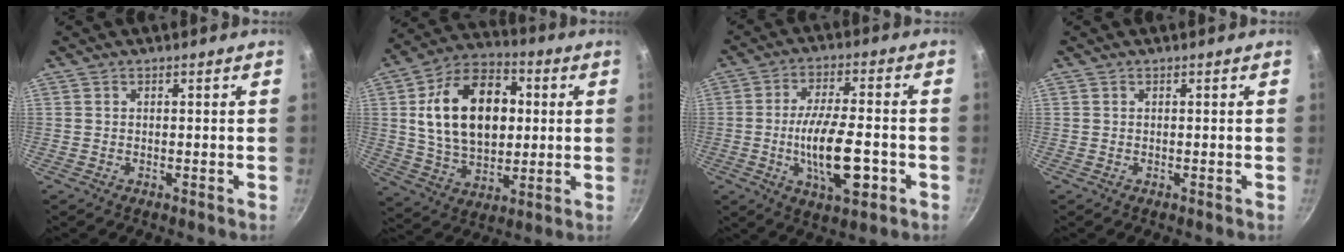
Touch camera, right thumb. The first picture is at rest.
{"total": 21.1, "force": [3.2, 13.9, 15.5], "torque": [-0.231, 0.011, 0.051]}
{"total": 14.0, "force": [-3.6, 5.2, 12.5], "torque": [-0.207, 0.013, -0.060]}
{"total": 0.0}